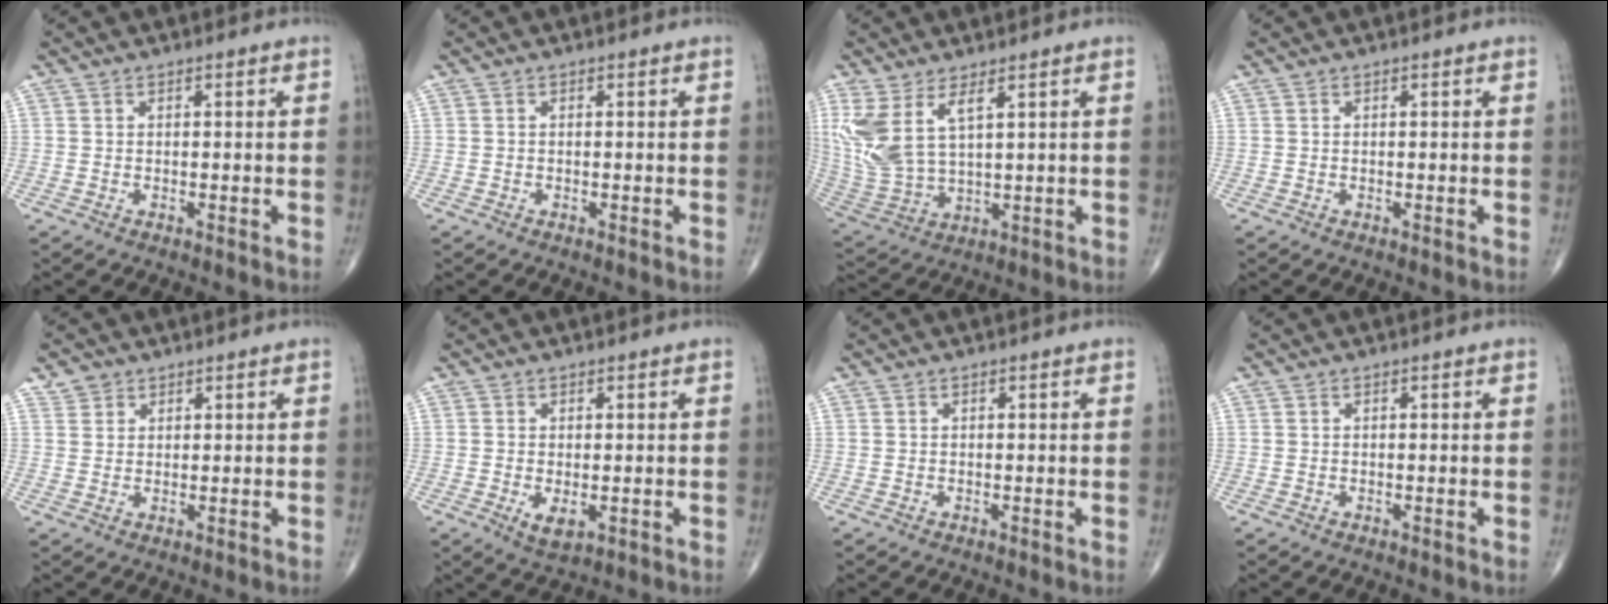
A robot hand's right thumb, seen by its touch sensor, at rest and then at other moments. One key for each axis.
{"total": 0.0}
{"total": 11.1, "fx": 4.7, "fy": 4.5, "fz": 9.0, "tx": -0.212, "ty": -0.022, "tz": 0.112}
{"total": 0.0}
{"total": 2.3, "fx": 1.6, "fy": 1.7, "fz": 0.2, "tx": 0.009, "ty": -0.003, "tz": 0.023}
{"total": 3.1, "fx": -0.7, "fy": 1.5, "fz": 2.6, "tx": -0.044, "ty": -0.009, "tz": -0.004}
{"total": 0.0}
{"total": 0.0}